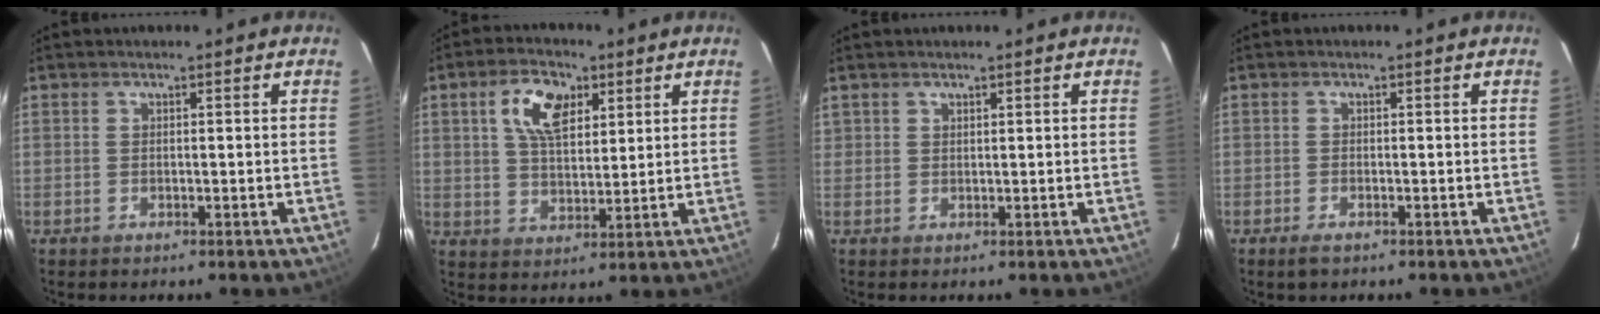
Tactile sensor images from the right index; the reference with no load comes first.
{"total": 8.8, "force": [3.8, 4.9, 6.3], "torque": [-0.115, 0.018, 0.069]}
{"total": 0.7, "force": [0.6, 0.4, 0.0], "torque": [0.000, 0.001, 0.011]}
{"total": 1.8, "force": [-1.3, 0.7, 1.0], "torque": [-0.022, -0.005, -0.025]}